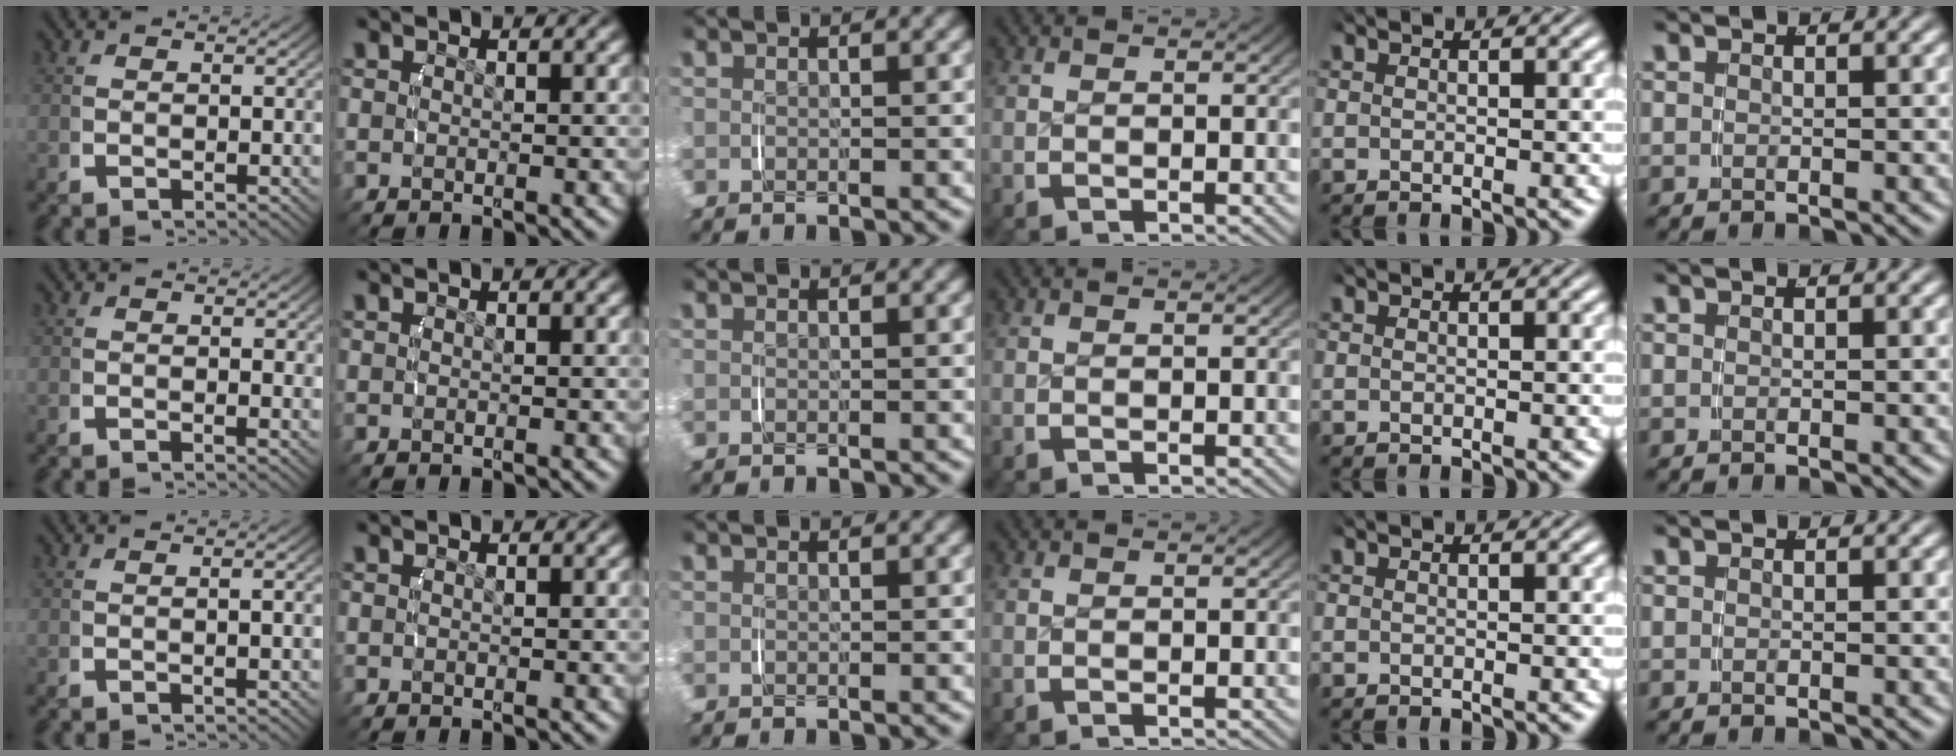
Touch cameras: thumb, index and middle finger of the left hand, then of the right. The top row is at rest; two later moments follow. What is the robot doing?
{"motion": "lift_and_place", "object": "camera"}